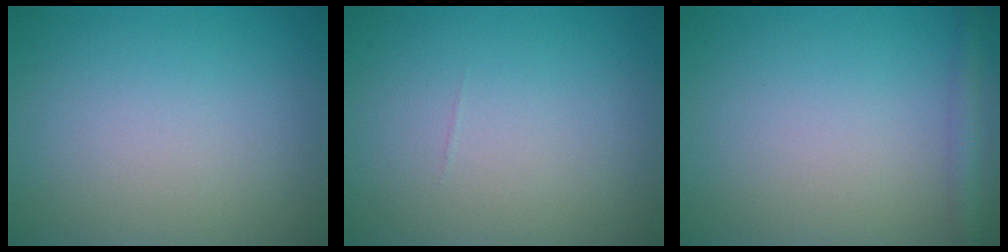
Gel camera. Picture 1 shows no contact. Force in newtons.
{"total": 0.0}
{"total": 2.1, "press": 2.1, "slide": 0.1}